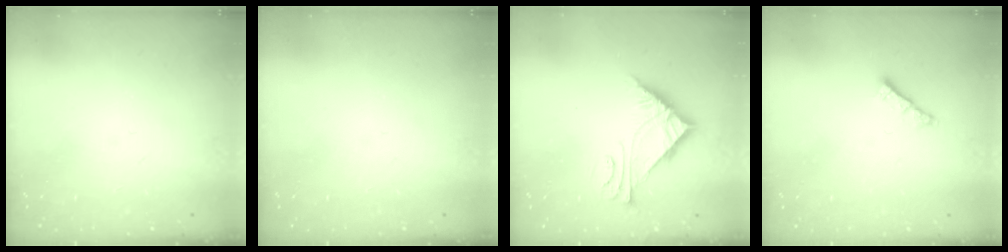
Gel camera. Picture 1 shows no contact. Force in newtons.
{"total": 0.0}
{"total": 6.5, "press": 6.5, "slide": 0.7}
{"total": 1.2, "press": 1.2, "slide": 0.3}